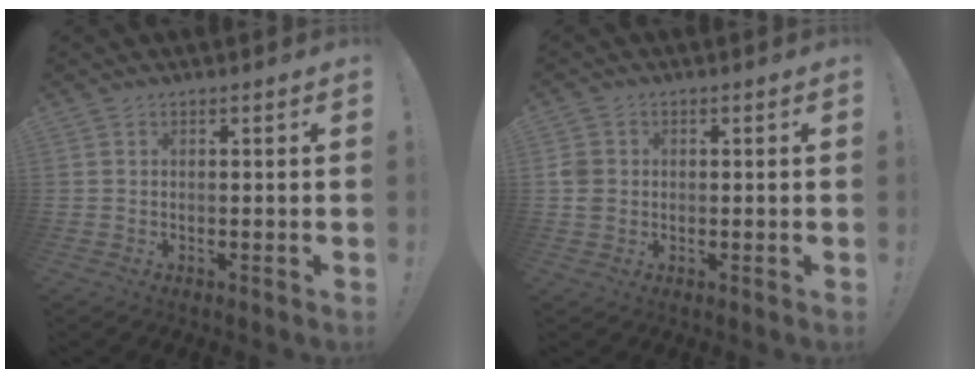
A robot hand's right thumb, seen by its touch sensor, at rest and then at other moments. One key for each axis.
{"total": 4.2, "fx": 0.3, "fy": 3.7, "fz": 1.9, "tx": -0.045, "ty": 0.003, "tz": 0.005}